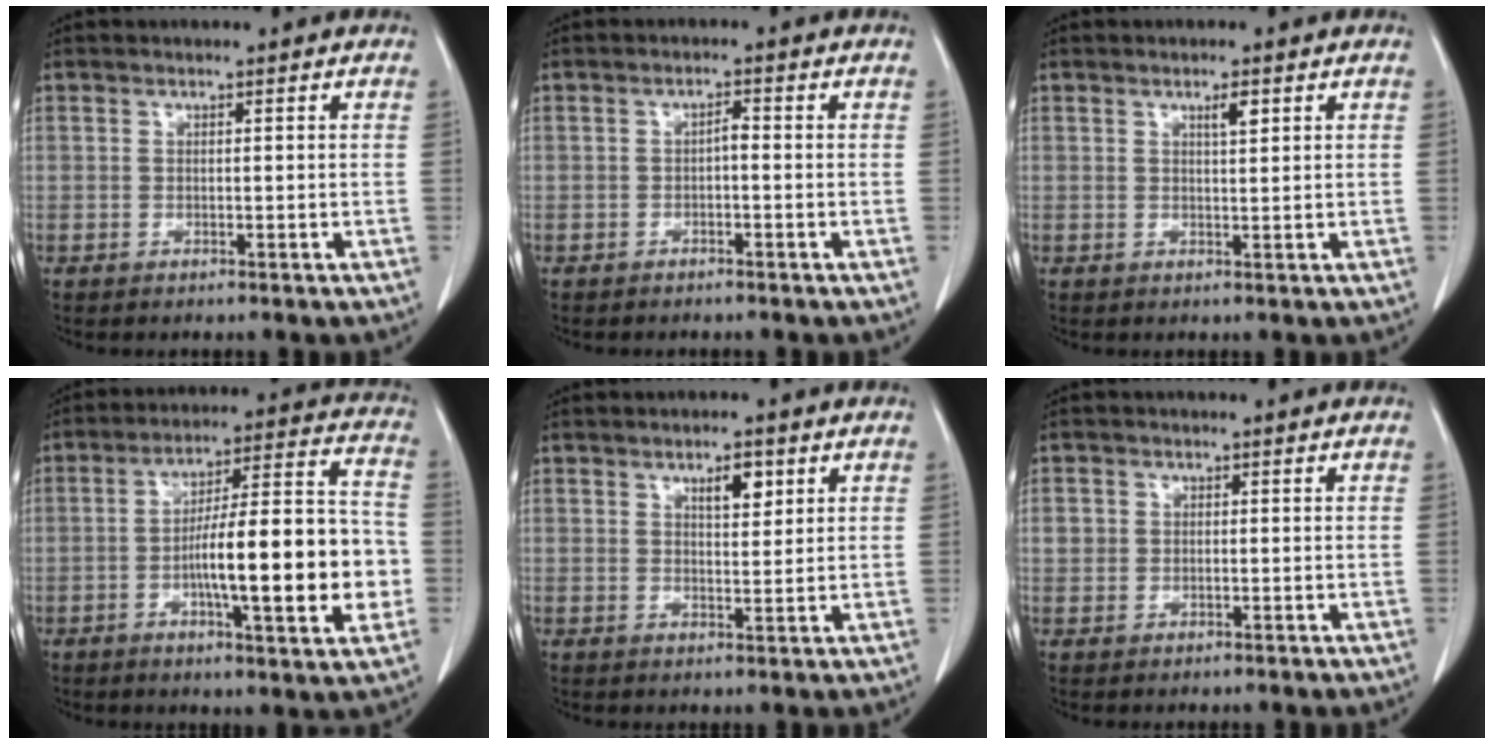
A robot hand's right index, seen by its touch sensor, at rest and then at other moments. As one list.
[{"total": 1.5, "force": [-0.4, 0.4, 1.4], "torque": [-0.023, 0.004, -0.009]}, {"total": 1.9, "force": [0.9, 0.3, 1.7], "torque": [-0.031, -0.001, 0.016]}, {"total": 18.7, "force": [-3.7, 3.1, 18.1], "torque": [-0.270, 0.022, -0.051]}, {"total": 3.6, "force": [1.8, 1.2, 2.9], "torque": [-0.048, -0.001, 0.030]}, {"total": 2.1, "force": [0.1, 1.9, 0.7], "torque": [-0.013, 0.012, 0.008]}]